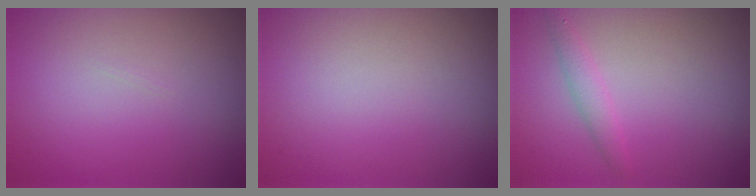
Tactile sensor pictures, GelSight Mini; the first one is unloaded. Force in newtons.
{"total": 0.0}
{"total": 1.4, "press": 1.4, "slide": 0.1}